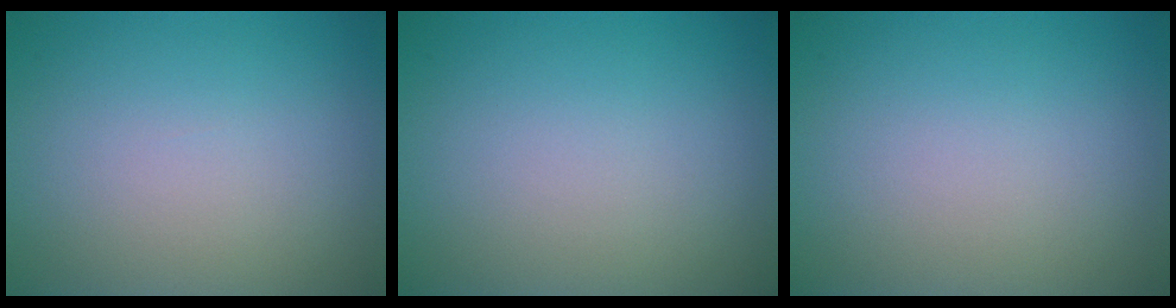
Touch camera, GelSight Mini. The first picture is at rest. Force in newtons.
{"total": 0.0}
{"total": 0.0}